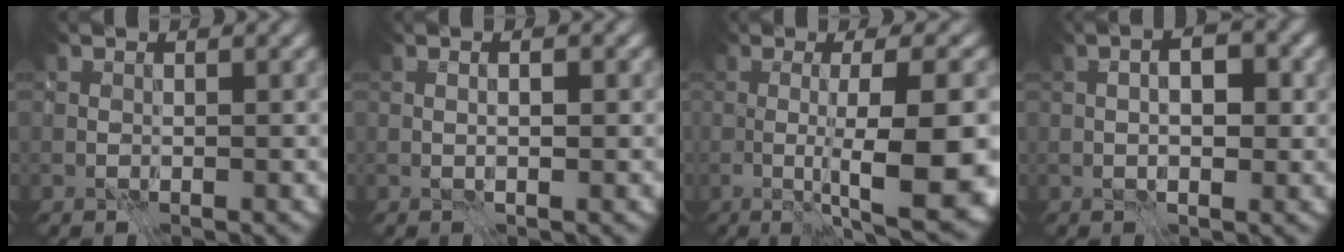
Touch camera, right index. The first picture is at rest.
{"total": 1.3, "force": [0.0, 0.3, 1.2], "torque": [-0.012, -0.007, 0.001]}
{"total": 11.9, "force": [-2.2, 2.6, 11.4], "torque": [-0.147, -0.010, -0.024]}
{"total": 4.1, "force": [0.5, 2.2, 3.4], "torque": [-0.038, 0.000, 0.000]}